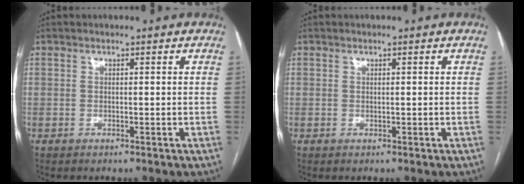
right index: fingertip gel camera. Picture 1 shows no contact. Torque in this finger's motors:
{"motor_torque": [-0.05, 0.05, 0.00, 0.01]}